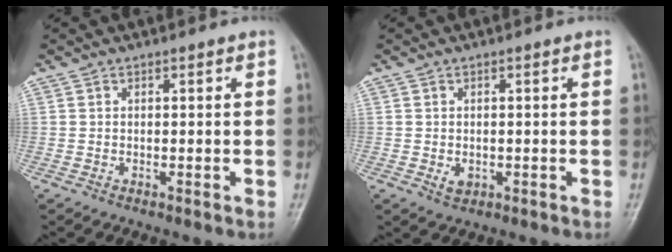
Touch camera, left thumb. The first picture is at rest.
{"total": 2.0, "force": [-0.4, 1.5, 1.2], "torque": [-0.015, -0.002, 0.000]}